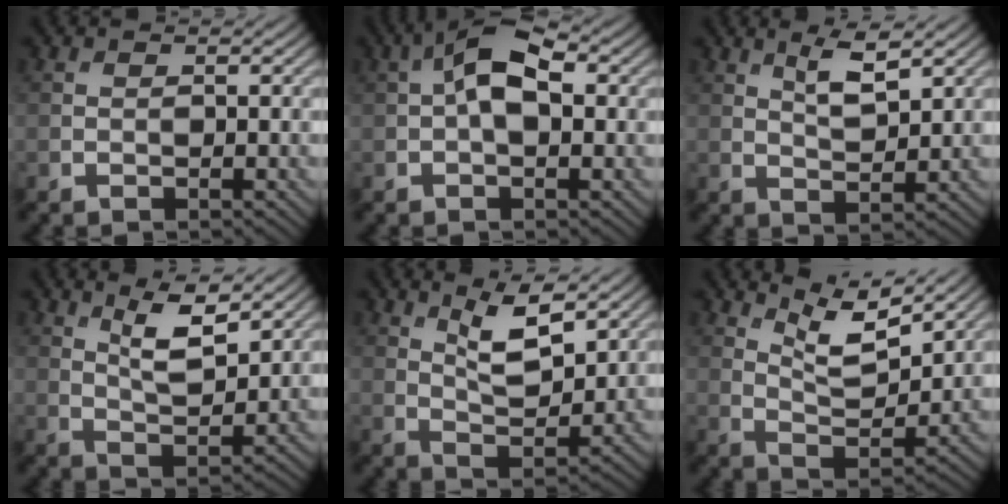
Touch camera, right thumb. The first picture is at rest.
{"total": 6.2, "force": [1.0, 3.3, 5.2], "torque": [-0.099, 0.012, 0.009]}
{"total": 4.3, "force": [2.4, 1.1, 3.3], "torque": [-0.075, -0.003, 0.048]}
{"total": 5.7, "force": [3.2, 1.6, 4.4], "torque": [-0.090, -0.006, 0.061]}
{"total": 6.1, "force": [3.3, 2.1, 4.7], "torque": [-0.093, -0.009, 0.061]}
{"total": 6.9, "force": [5.1, 1.8, 4.3], "torque": [-0.090, -0.008, 0.095]}